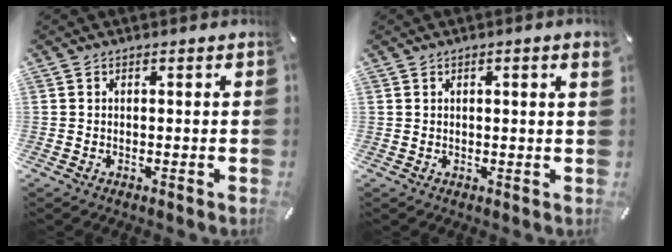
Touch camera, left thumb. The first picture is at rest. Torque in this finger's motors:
{"motor_torque": [0.53, -0.77, 0.00, -0.07, -0.04]}